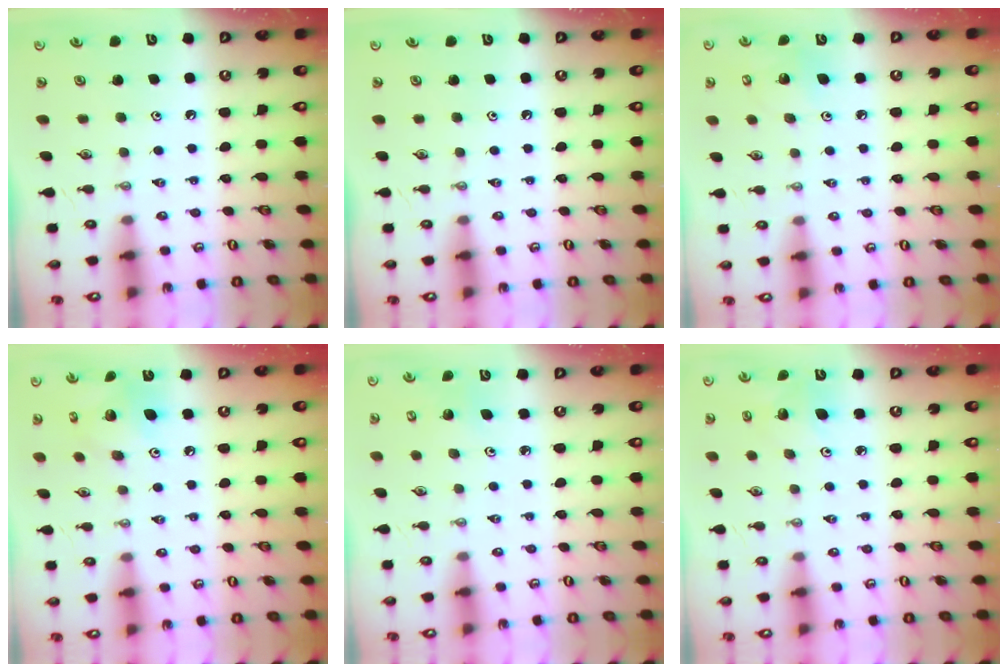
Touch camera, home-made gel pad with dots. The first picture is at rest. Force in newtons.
{"total": 0.0}
{"total": 6.4, "press": 5.9, "slide": 2.4}
{"total": 9.3, "press": 9.3, "slide": 0.7}
{"total": 2.7, "press": 2.7, "slide": 0.5}
{"total": 4.3, "press": 3.9, "slide": 1.8}